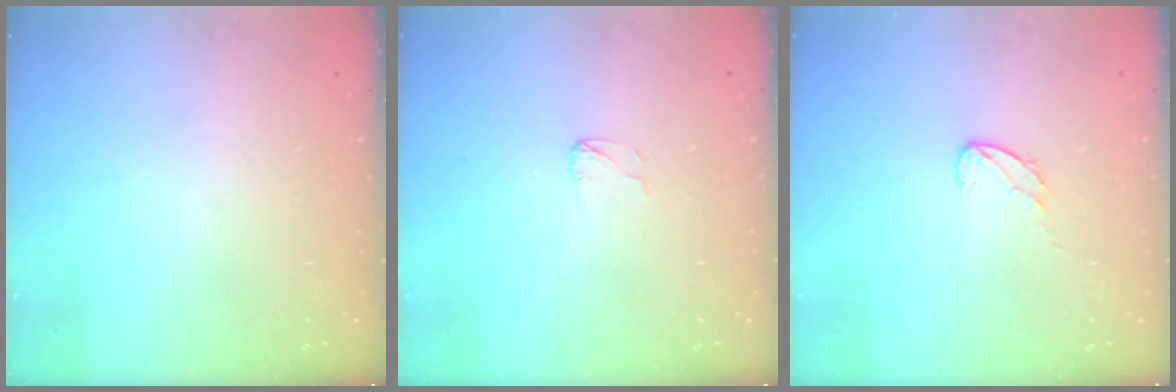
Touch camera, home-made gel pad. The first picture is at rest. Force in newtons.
{"total": 2.9, "press": 2.9, "slide": 0.2}
{"total": 5.9, "press": 5.9, "slide": 0.4}